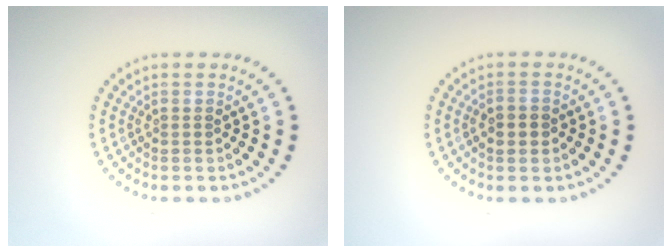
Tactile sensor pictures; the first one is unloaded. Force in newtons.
{"total": 1.7, "press": 1.7, "slide": 0.5}